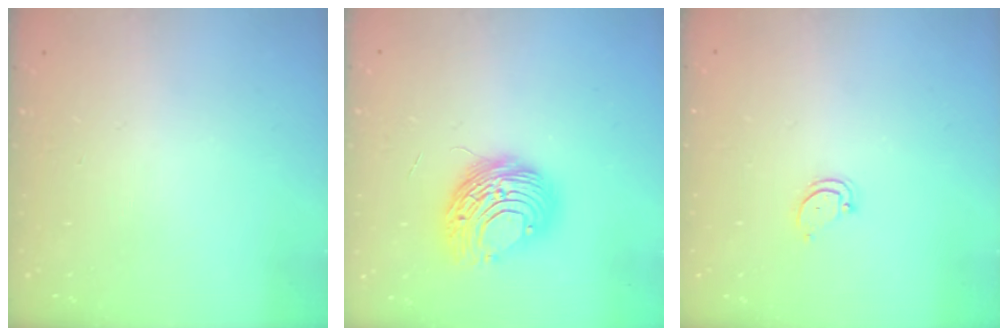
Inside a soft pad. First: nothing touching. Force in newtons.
{"total": 10.6, "press": 10.5, "slide": 1.5}
{"total": 2.8, "press": 2.8, "slide": 0.2}